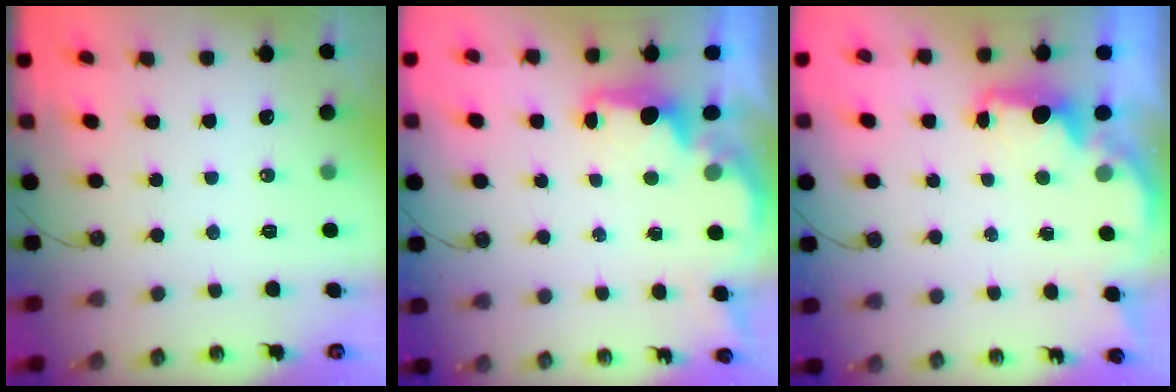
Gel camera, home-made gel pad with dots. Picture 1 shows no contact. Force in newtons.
{"total": 1.6, "press": 1.5, "slide": 0.5}
{"total": 2.3, "press": 2.2, "slide": 0.8}